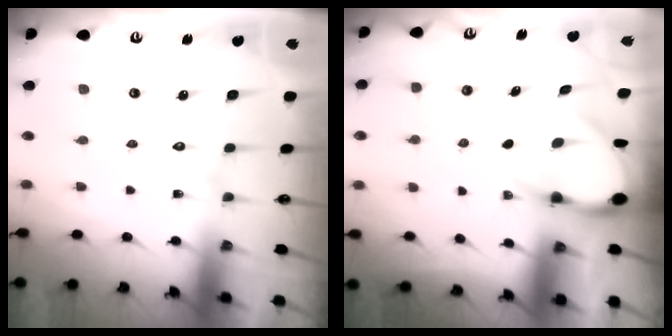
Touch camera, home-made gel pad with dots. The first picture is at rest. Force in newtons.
{"total": 3.9, "press": 3.9, "slide": 0.2}